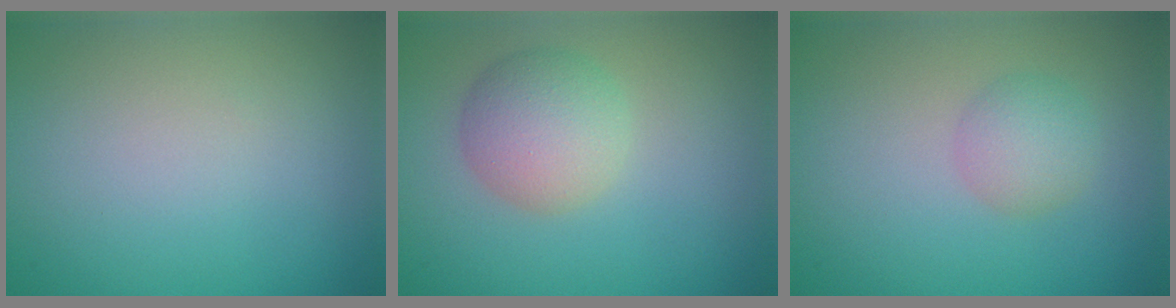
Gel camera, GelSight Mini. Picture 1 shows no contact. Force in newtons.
{"total": 4.1, "press": 4.1, "slide": 0.1}
{"total": 2.4, "press": 2.4, "slide": 0.1}